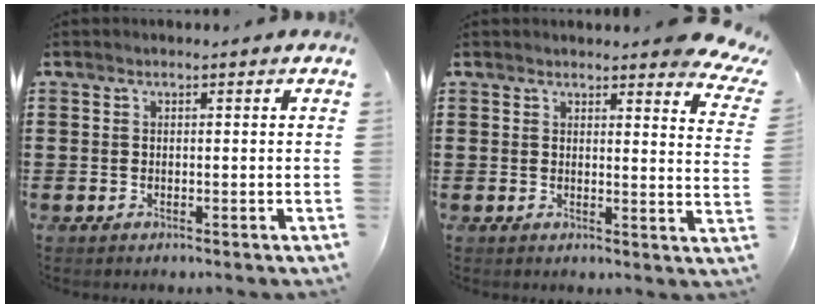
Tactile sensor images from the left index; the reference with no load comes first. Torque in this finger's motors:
{"motor_torque": [0.33, -0.47, 0.44, 0.06]}